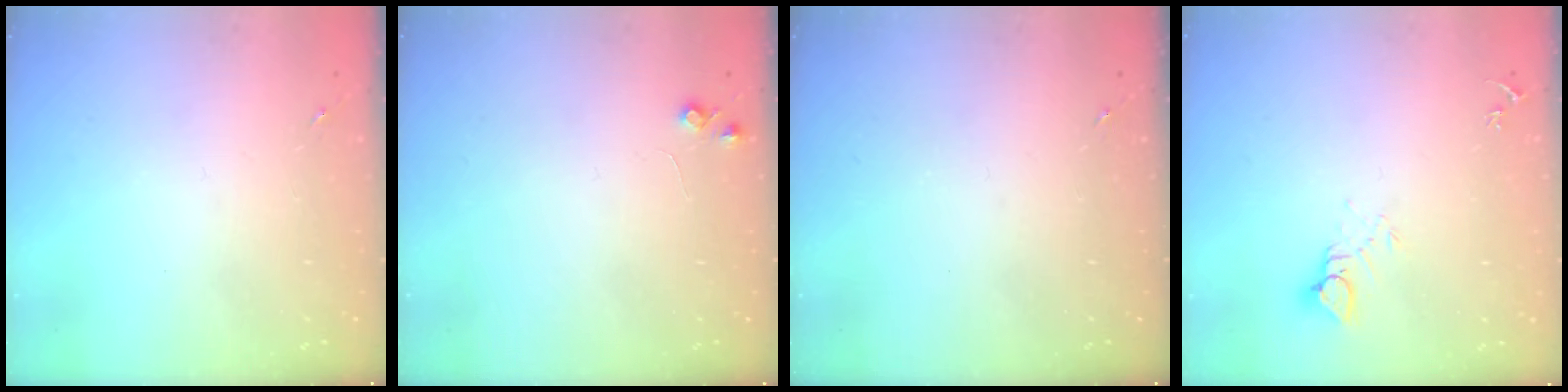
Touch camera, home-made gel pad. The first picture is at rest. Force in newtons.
{"total": 4.9, "press": 4.8, "slide": 0.8}
{"total": 0.0}
{"total": 4.3, "press": 4.3, "slide": 0.3}